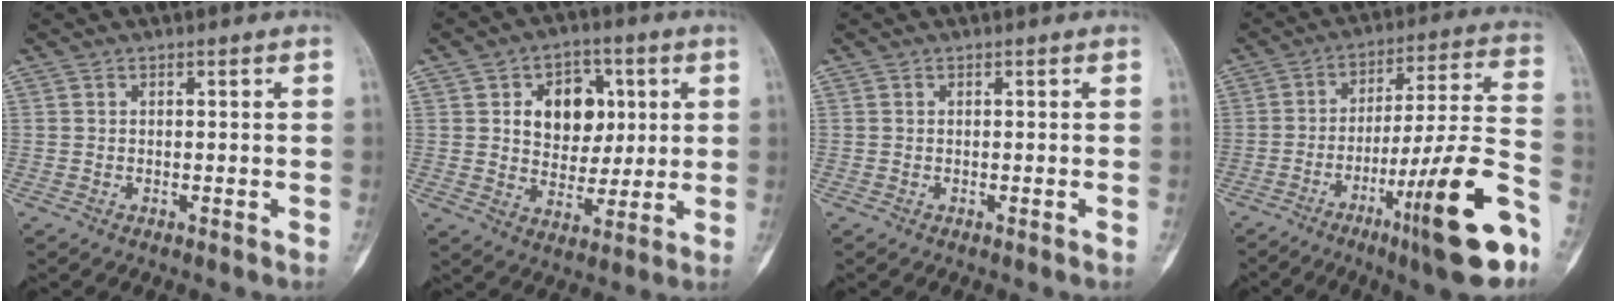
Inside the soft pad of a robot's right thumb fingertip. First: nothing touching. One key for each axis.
{"total": 12.1, "fx": 3.1, "fy": 9.0, "fz": 7.5, "tx": -0.060, "ty": -0.009, "tz": 0.054}
{"total": 0.0}
{"total": 21.6, "fx": -10.5, "fy": 2.3, "fz": 18.7, "tx": -0.274, "ty": 0.047, "tz": -0.158}